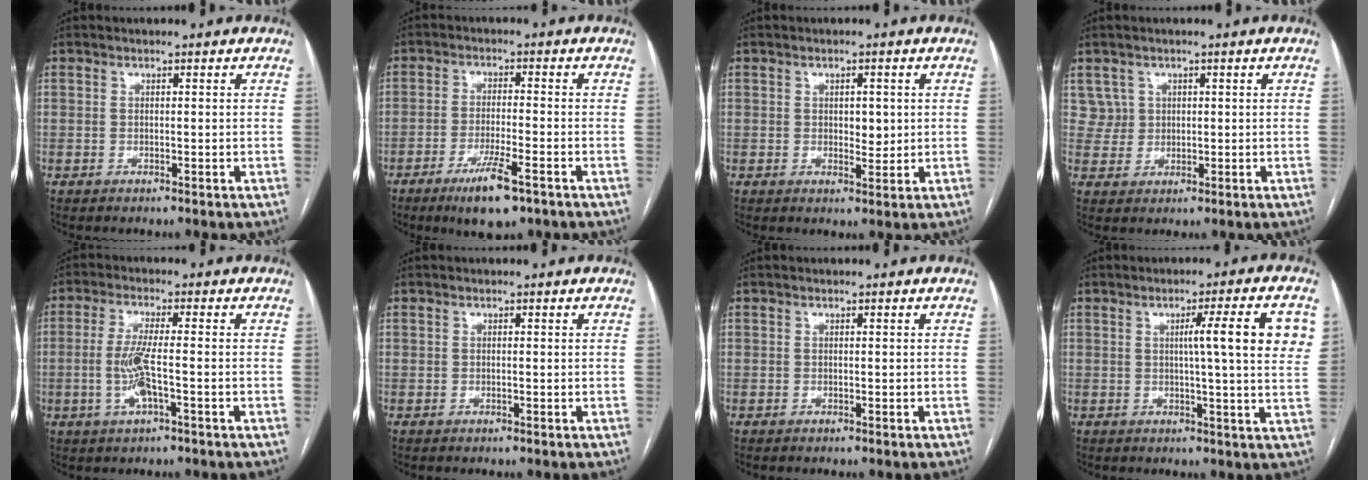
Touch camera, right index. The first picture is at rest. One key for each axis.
{"total": 7.8, "fx": -4.7, "fy": 1.0, "fz": 6.1, "tx": -0.112, "ty": -0.015, "tz": -0.076}
{"total": 2.9, "fx": 0.4, "fy": 1.5, "fz": 2.5, "tx": -0.035, "ty": -0.003, "tz": 0.009}
{"total": 3.3, "fx": 1.5, "fy": 2.9, "fz": -0.2, "tx": 0.017, "ty": 0.007, "tz": 0.026}
{"total": 5.8, "fx": -1.4, "fy": 0.5, "fz": 5.6, "tx": -0.120, "ty": -0.005, "tz": -0.028}
{"total": 0.0}
{"total": 0.0}
{"total": 9.9, "fx": 2.3, "fy": -0.5, "fz": 9.6, "tx": -0.127, "ty": 0.005, "tz": 0.024}